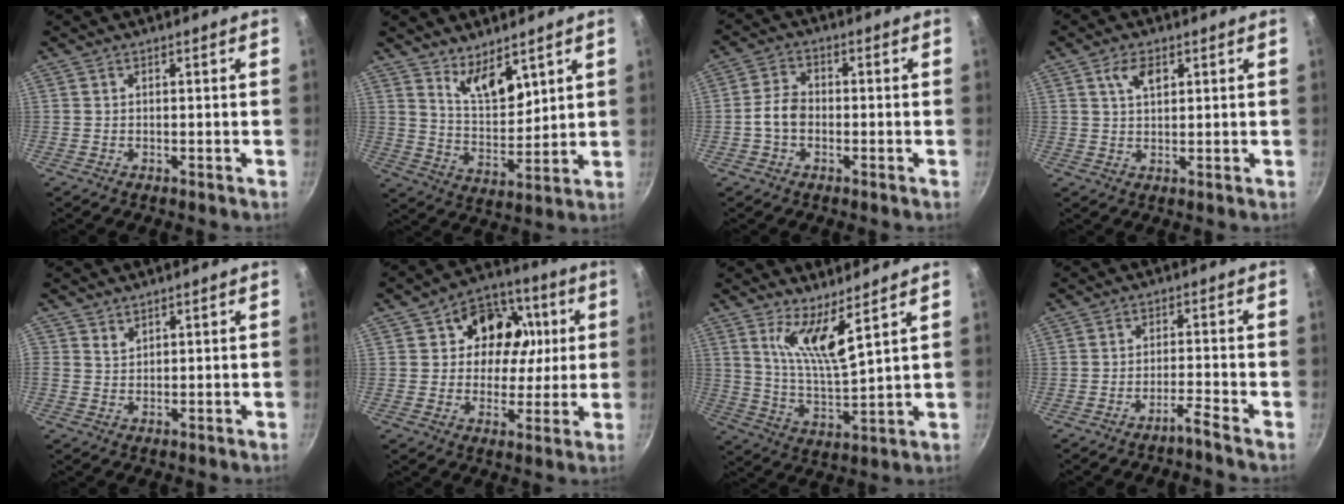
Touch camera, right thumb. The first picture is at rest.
{"total": 8.8, "force": [5.9, 3.7, 5.4], "torque": [-0.071, -0.063, 0.110]}
{"total": 4.9, "force": [-1.2, 3.6, 3.1], "torque": [-0.050, 0.023, -0.031]}
{"total": 4.3, "force": [1.8, 2.3, 3.1], "torque": [-0.047, -0.003, 0.031]}
{"total": 1.6, "force": [1.2, 1.1, 0.3], "torque": [0.003, -0.008, 0.020]}
{"total": 14.2, "force": [3.2, 11.7, 7.4], "torque": [-0.071, -0.003, 0.037]}
{"total": 9.3, "force": [5.7, 1.4, 7.3], "torque": [-0.135, -0.064, 0.113]}
{"total": 2.8, "force": [-2.3, -0.6, 1.4], "torque": [-0.038, 0.022, -0.038]}